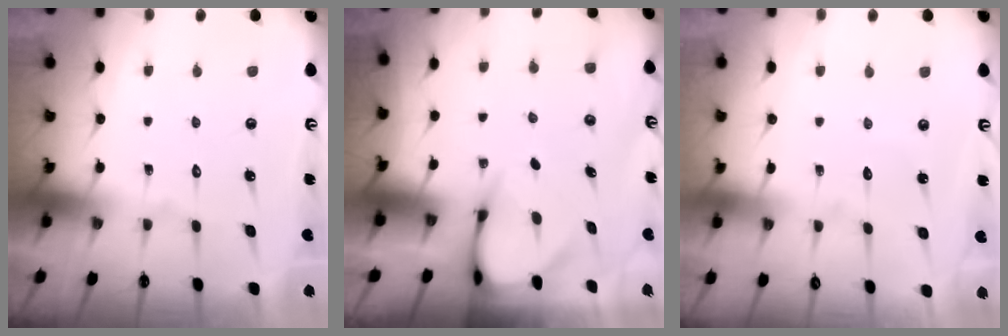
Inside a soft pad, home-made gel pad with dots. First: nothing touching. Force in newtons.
{"total": 3.4, "press": 3.4, "slide": 0.3}
{"total": 2.0, "press": 2.0, "slide": 0.1}